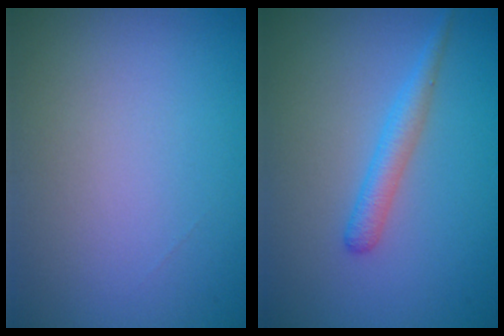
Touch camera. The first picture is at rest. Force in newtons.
{"total": 2.1, "press": 2.1, "slide": 0.1}